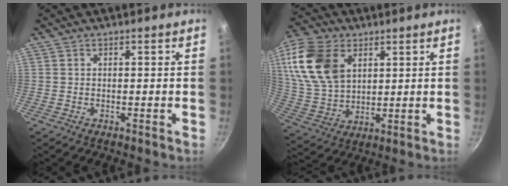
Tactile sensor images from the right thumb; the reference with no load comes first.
{"total": 17.1, "force": [6.2, 11.3, 11.2], "torque": [-0.205, -0.016, 0.126]}